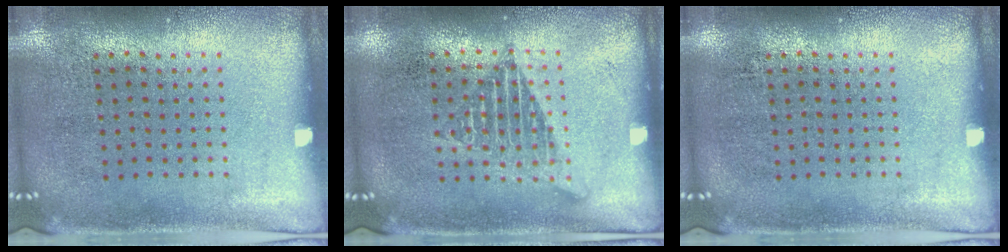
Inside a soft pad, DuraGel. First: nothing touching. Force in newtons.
{"total": 1.1, "press": 1.1, "slide": 0.1}
{"total": 0.0}